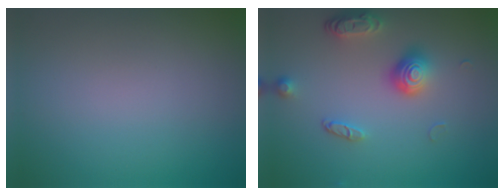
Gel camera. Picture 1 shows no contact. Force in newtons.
{"total": 3.7, "press": 2.9, "slide": 2.3}